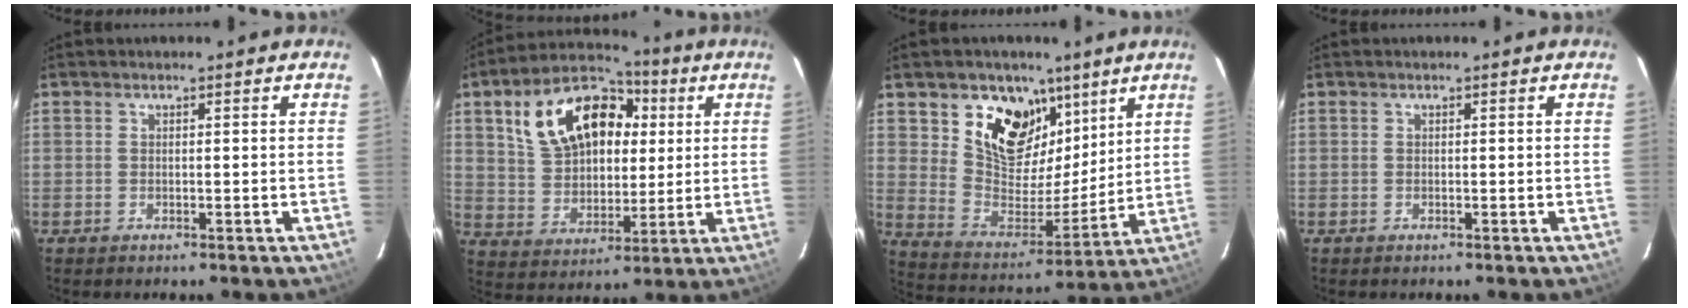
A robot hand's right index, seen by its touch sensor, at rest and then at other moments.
{"total": 18.4, "force": [6.2, 12.0, 12.5], "torque": [-0.247, 0.048, 0.117]}
{"total": 16.0, "force": [9.2, 10.8, 7.3], "torque": [-0.150, -0.008, 0.171]}
{"total": 0.0}